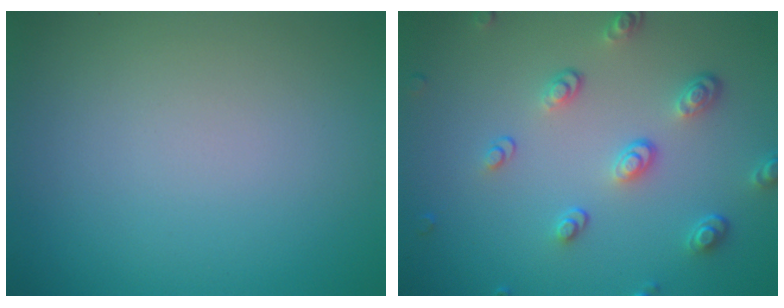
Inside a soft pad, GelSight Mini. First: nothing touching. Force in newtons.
{"total": 3.6, "press": 2.7, "slide": 2.4}